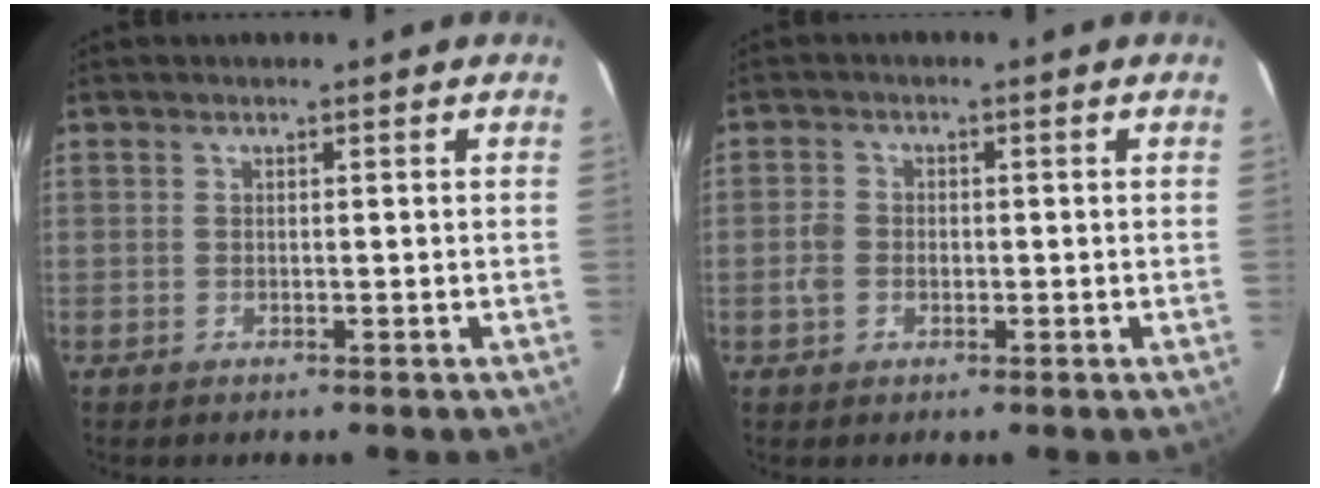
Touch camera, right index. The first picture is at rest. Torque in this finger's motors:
{"motor_torque": [0.34, 0.06, 0.19, 0.06]}